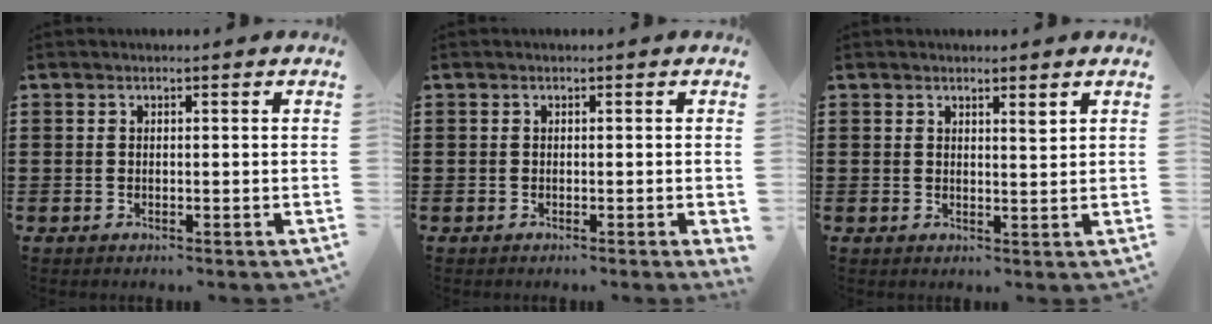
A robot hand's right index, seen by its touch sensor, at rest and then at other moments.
{"total": 0.7, "force": [-0.2, -0.1, 0.7], "torque": [-0.011, -0.005, -0.003]}
{"total": 1.7, "force": [1.4, 0.1, 0.9], "torque": [-0.011, -0.004, 0.023]}